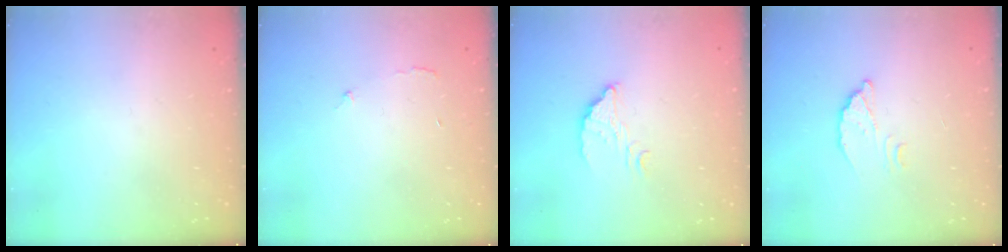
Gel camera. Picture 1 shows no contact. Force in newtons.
{"total": 4.0, "press": 4.0, "slide": 0.3}
{"total": 4.0, "press": 4.0, "slide": 0.2}
{"total": 3.8, "press": 3.8, "slide": 0.3}